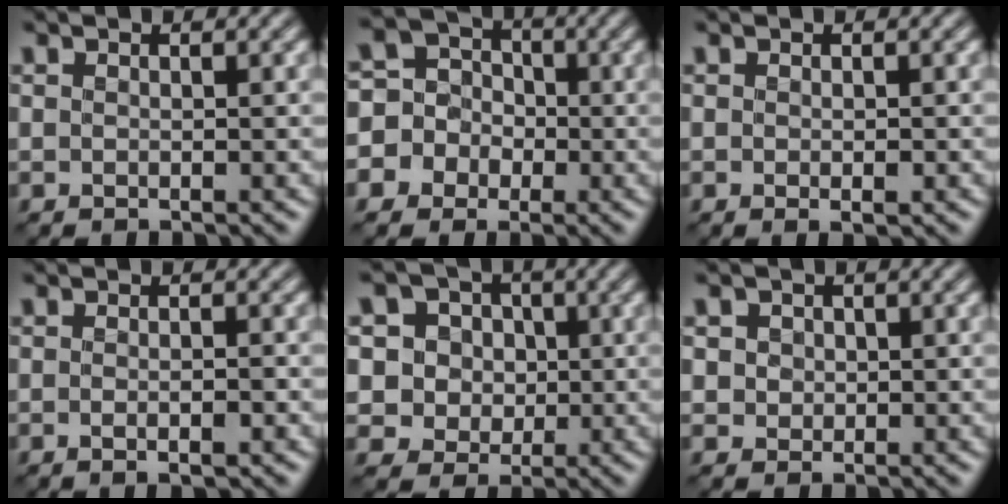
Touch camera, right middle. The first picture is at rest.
{"total": 7.3, "force": [-1.7, 6.9, 1.7], "torque": [-0.040, 0.026, -0.067]}
{"total": 1.0, "force": [-0.2, 0.3, 1.0], "torque": [-0.016, -0.004, -0.002]}
{"total": 1.8, "force": [-0.5, 0.5, 1.7], "torque": [-0.015, -0.006, -0.006]}
{"total": 7.3, "force": [2.3, 6.5, 2.4], "torque": [-0.049, 0.021, 0.021]}
{"total": 2.4, "force": [0.9, 2.0, 1.0], "torque": [-0.016, 0.010, 0.019]}